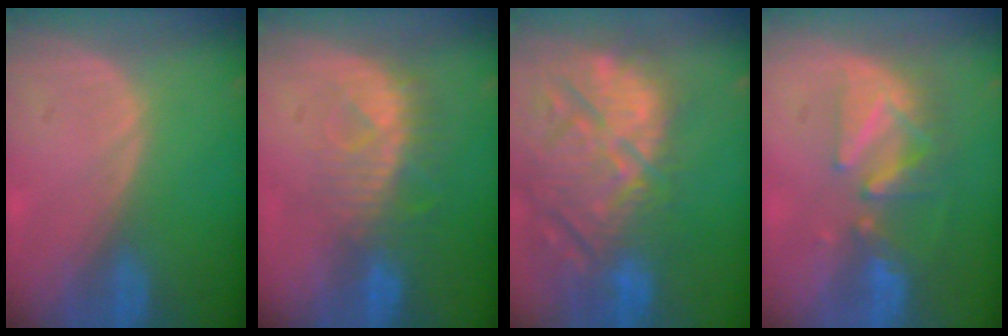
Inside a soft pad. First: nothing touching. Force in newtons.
{"total": 8.1, "press": 7.4, "slide": 3.3}
{"total": 15.2, "press": 13.0, "slide": 7.9}
{"total": 8.1, "press": 7.5, "slide": 3.2}